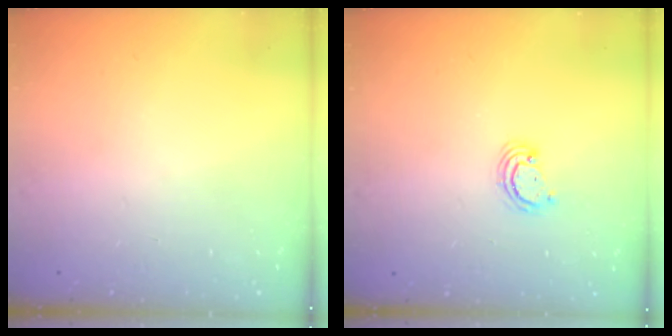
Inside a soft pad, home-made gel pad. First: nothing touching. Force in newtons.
{"total": 2.5, "press": 2.5, "slide": 0.3}